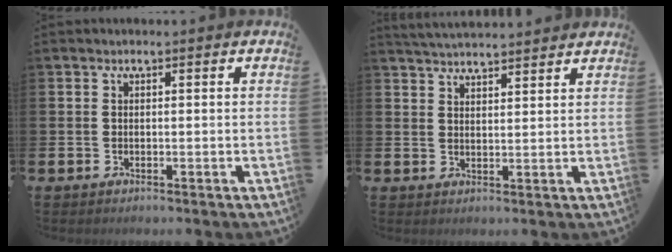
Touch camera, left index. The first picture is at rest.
{"total": 3.8, "force": [3.8, 0.0, 0.1], "torque": [-0.020, -0.016, 0.072]}